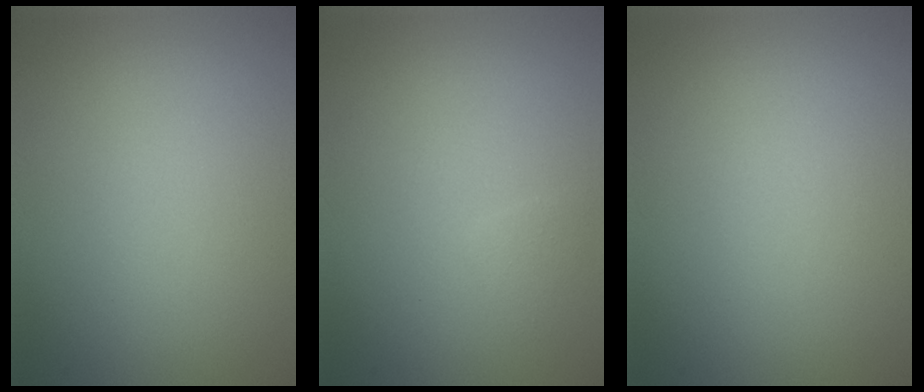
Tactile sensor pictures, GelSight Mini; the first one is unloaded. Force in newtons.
{"total": 0.8, "press": 0.8, "slide": 0.1}
{"total": 0.0}